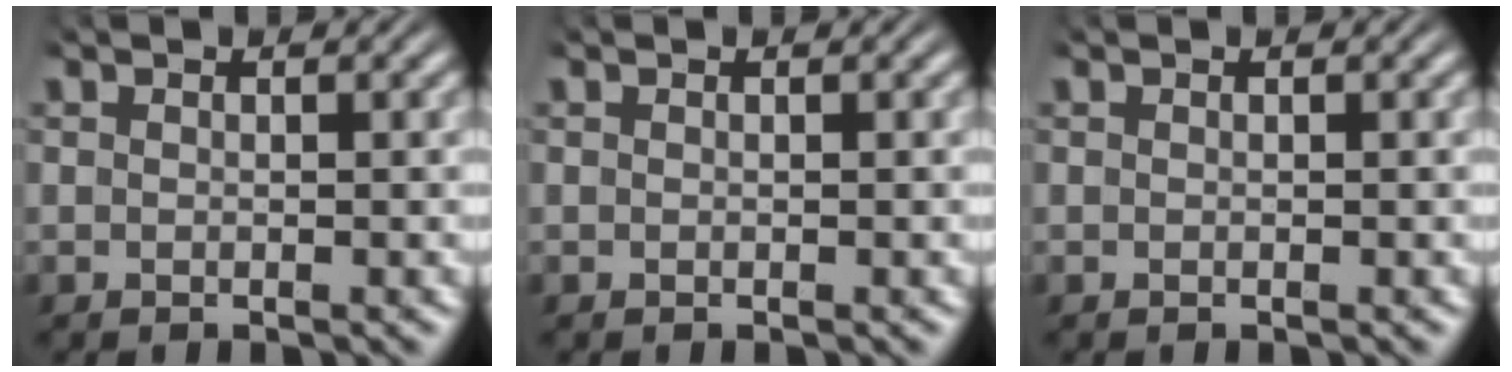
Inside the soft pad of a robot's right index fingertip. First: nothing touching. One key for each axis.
{"total": 0.0}
{"total": 0.0}